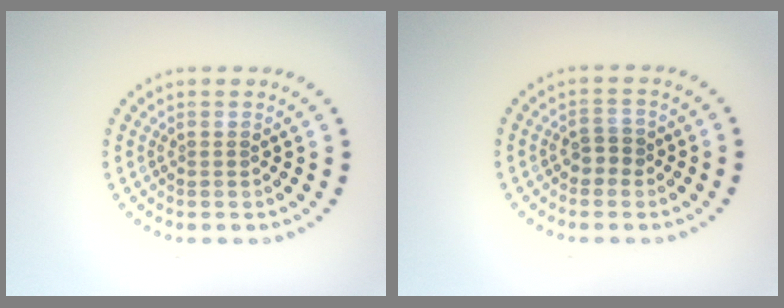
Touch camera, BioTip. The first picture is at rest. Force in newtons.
{"total": 1.7, "press": 1.6, "slide": 0.5}